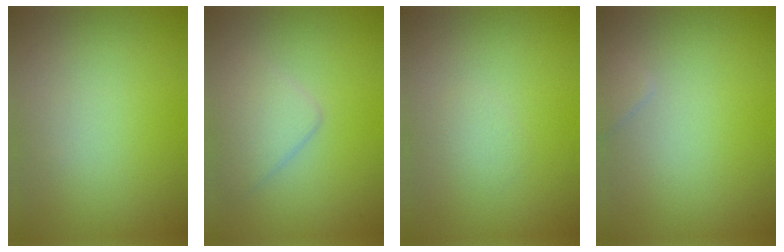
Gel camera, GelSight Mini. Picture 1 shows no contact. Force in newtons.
{"total": 2.7, "press": 2.7, "slide": 0.2}
{"total": 0.8, "press": 0.8, "slide": 0.1}
{"total": 0.8, "press": 0.8, "slide": 0.1}